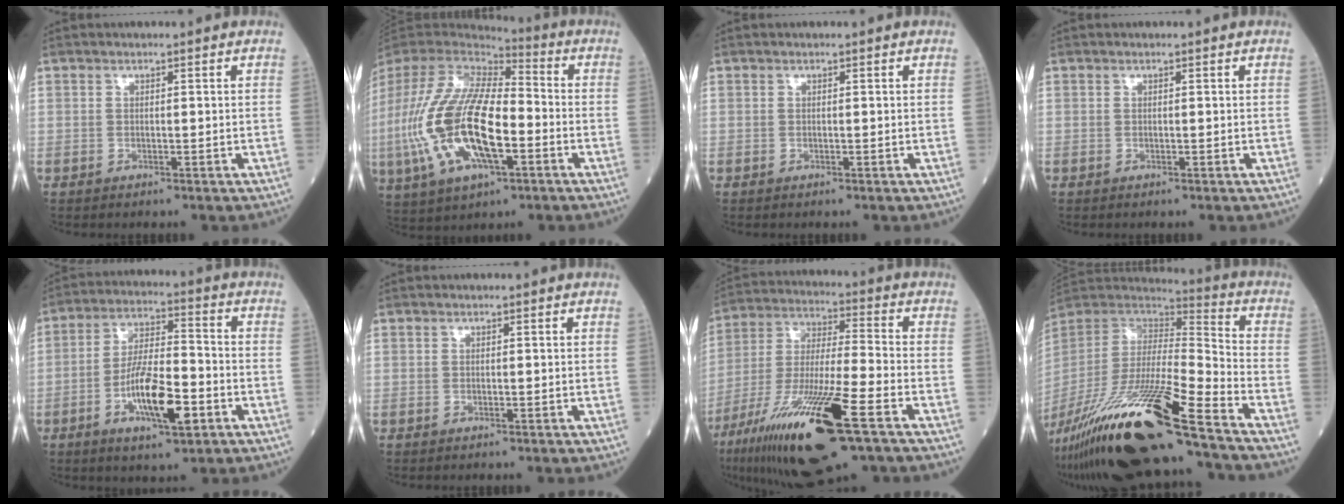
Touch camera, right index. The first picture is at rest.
{"total": 23.0, "force": [-5.3, 8.4, 20.8], "torque": [-0.497, -0.025, -0.097]}
{"total": 0.0}
{"total": 0.0}
{"total": 11.9, "force": [-4.4, 2.8, 10.7], "torque": [-0.201, -0.003, -0.076]}
{"total": 0.0}
{"total": 22.0, "force": [-11.6, 2.6, 18.5], "torque": [-0.357, -0.051, -0.205]}
{"total": 28.4, "force": [-19.6, 2.2, 20.5], "torque": [-0.398, -0.060, -0.358]}